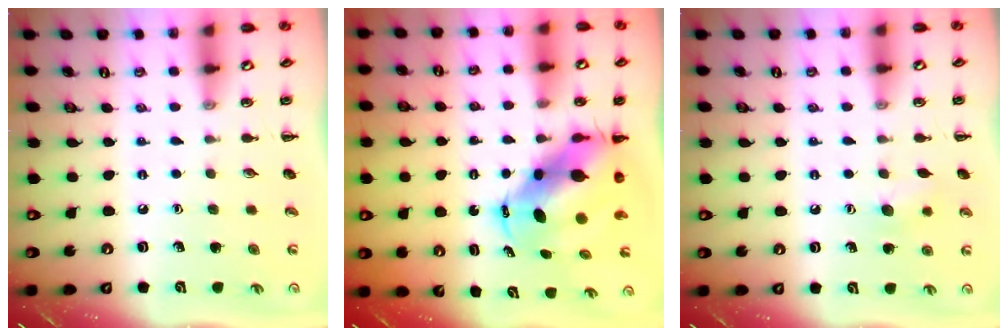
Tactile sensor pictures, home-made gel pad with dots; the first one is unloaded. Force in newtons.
{"total": 9.3, "press": 9.0, "slide": 2.4}
{"total": 7.0, "press": 6.8, "slide": 1.7}